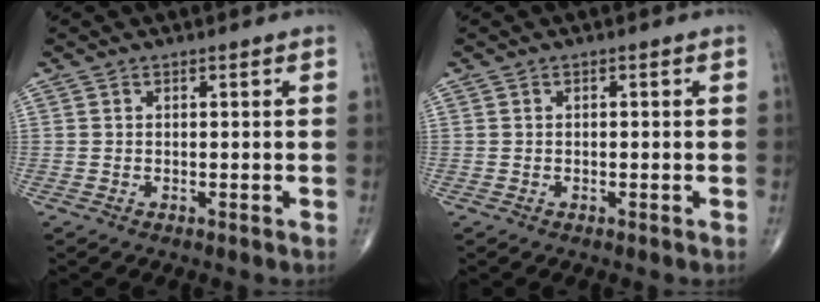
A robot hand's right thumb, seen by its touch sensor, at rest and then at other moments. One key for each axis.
{"total": 0.0}